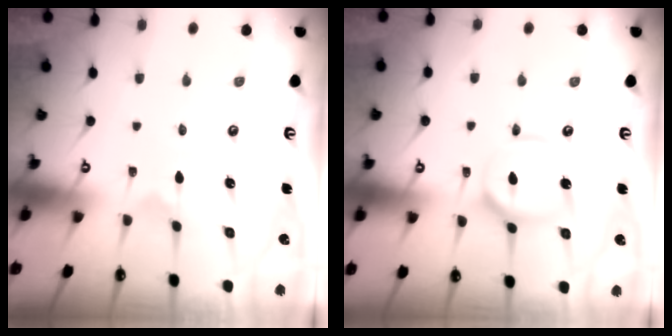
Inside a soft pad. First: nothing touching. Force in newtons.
{"total": 10.4, "press": 10.3, "slide": 1.2}